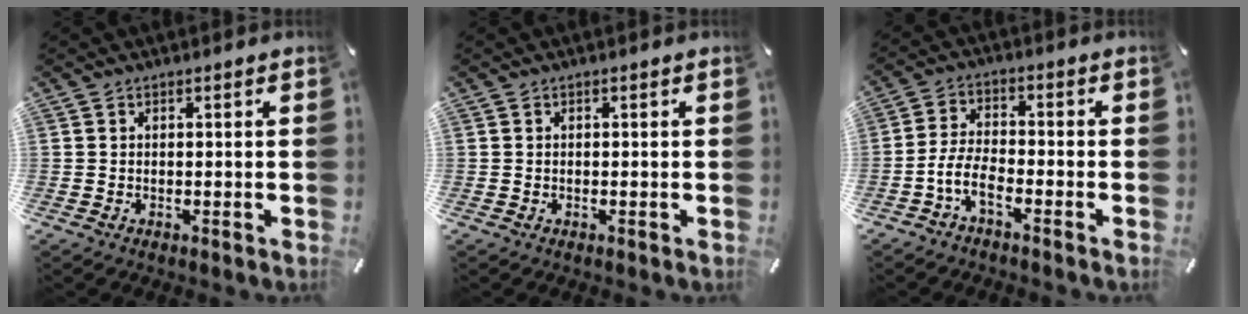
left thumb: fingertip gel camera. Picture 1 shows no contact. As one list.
[{"total": 0.0}, {"total": 6.3, "force": [-3.4, 2.8, 4.5], "torque": [-0.102, 0.006, -0.065]}]